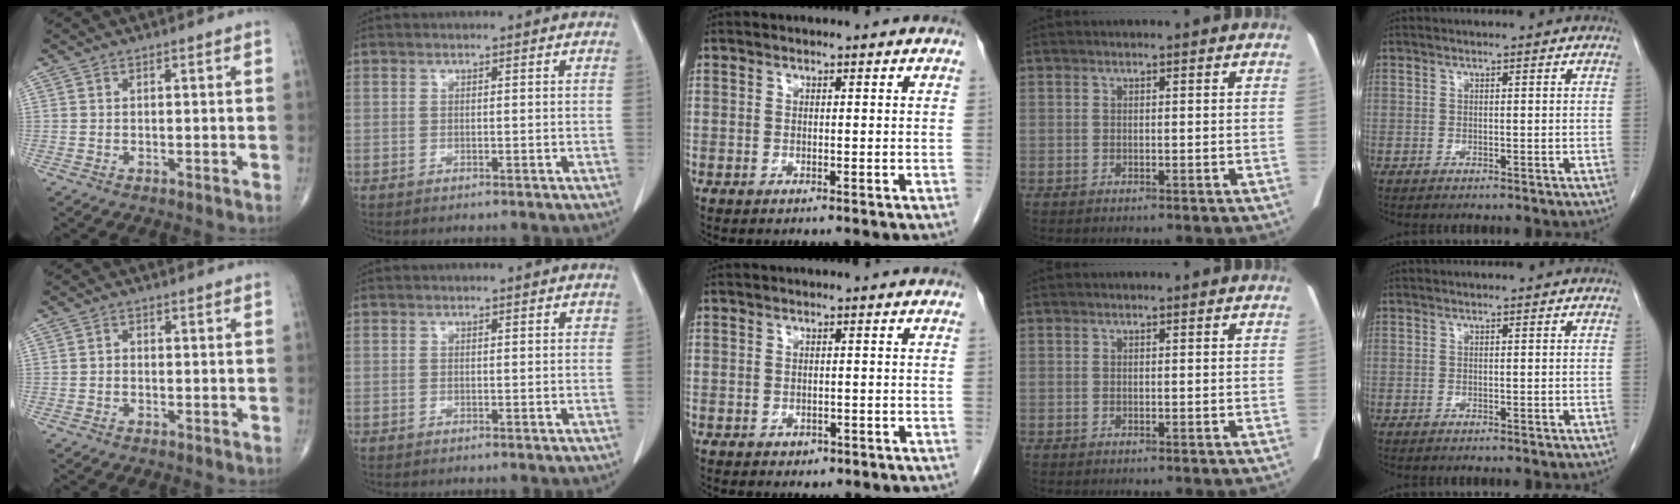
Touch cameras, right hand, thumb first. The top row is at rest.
{"thumb": {"total": 1.0, "force": [-0.3, 0.8, 0.6], "torque": [-0.004, 0.004, -0.008]}, "index": {"total": 0.5, "force": [0.3, 0.3, 0.4], "torque": [-0.002, 0.001, 0.001]}, "middle": {"total": 1.3, "force": [-0.6, 1.0, 0.5], "torque": [-0.011, 0.002, -0.001]}}